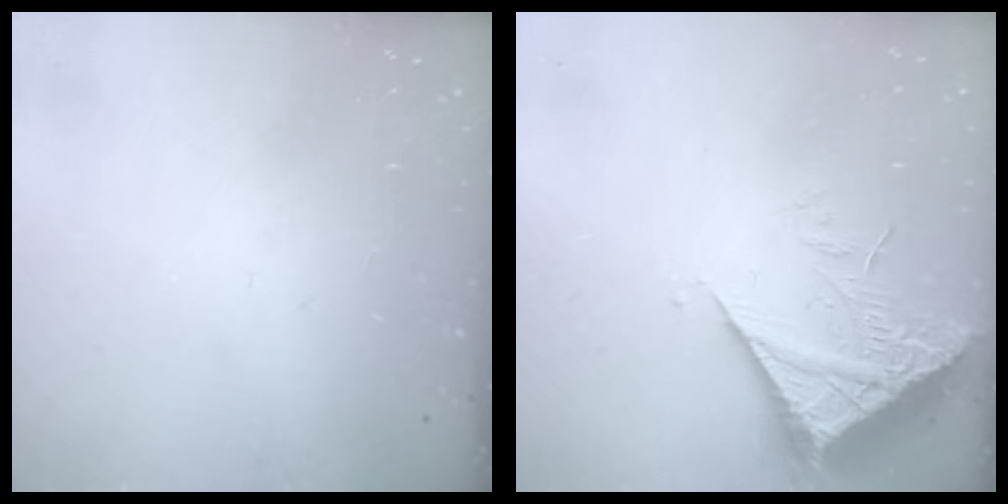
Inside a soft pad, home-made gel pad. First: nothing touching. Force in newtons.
{"total": 8.0, "press": 8.0, "slide": 0.8}